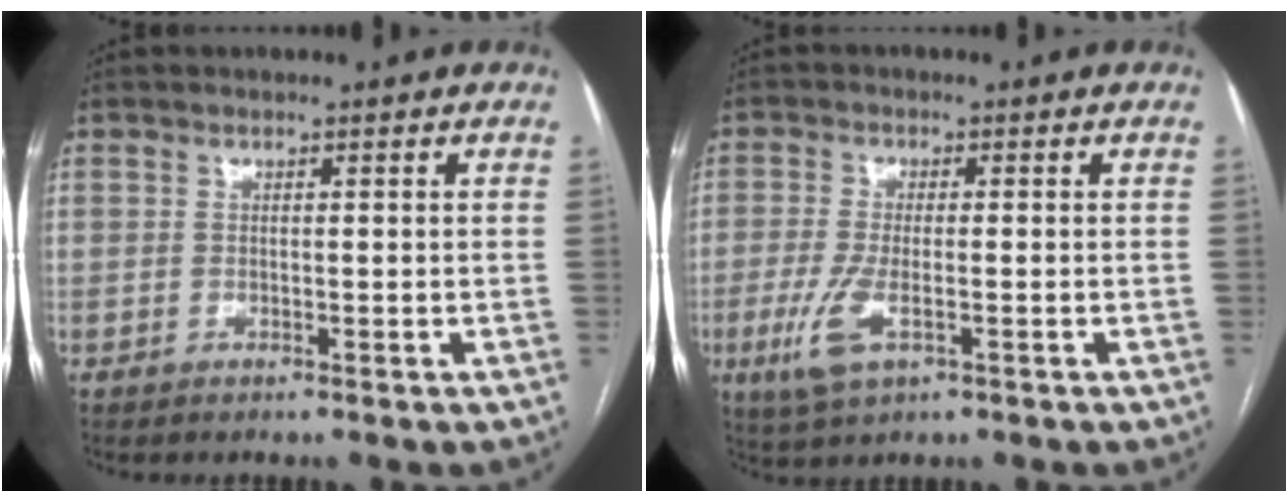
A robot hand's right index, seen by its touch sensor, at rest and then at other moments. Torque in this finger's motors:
{"motor_torque": [0.46, 0.05, 0.20, 0.06]}